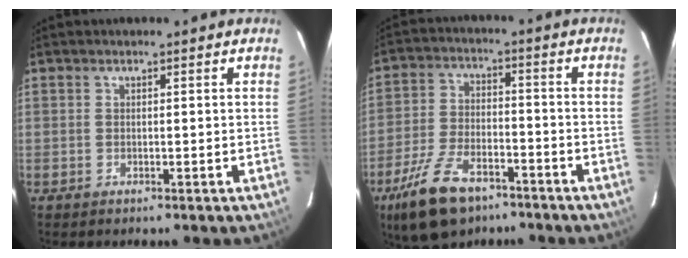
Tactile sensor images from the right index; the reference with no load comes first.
{"total": 13.9, "force": [-9.1, 6.6, 8.1], "torque": [-0.182, -0.015, -0.162]}